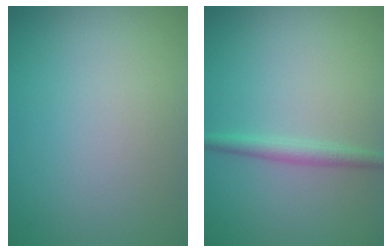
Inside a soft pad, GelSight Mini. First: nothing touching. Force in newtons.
{"total": 1.7, "press": 1.7, "slide": 0.1}